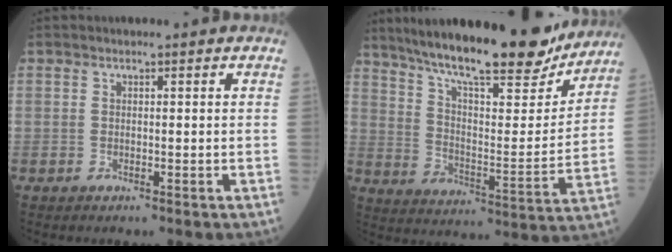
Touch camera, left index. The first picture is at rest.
{"total": 24.5, "force": [20.6, 4.2, 12.6], "torque": [-0.212, -0.002, 0.303]}